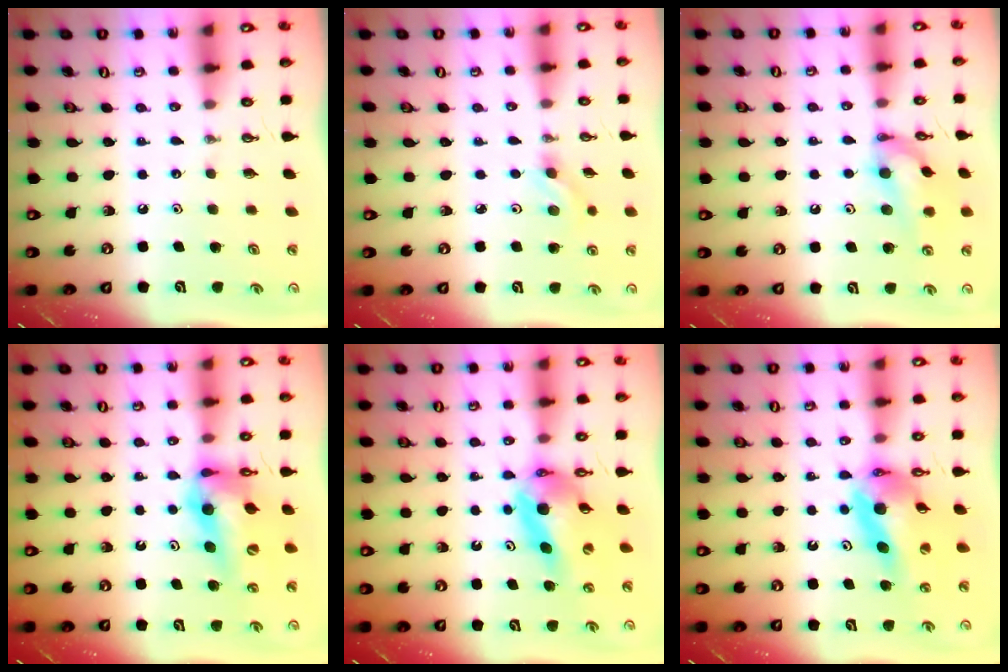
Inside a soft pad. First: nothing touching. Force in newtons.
{"total": 4.5, "press": 4.1, "slide": 2.0}
{"total": 13.3, "press": 13.3, "slide": 0.7}
{"total": 14.0, "press": 13.0, "slide": 5.2}
{"total": 11.7, "press": 11.6, "slide": 1.4}
{"total": 14.2, "press": 14.1, "slide": 1.5}